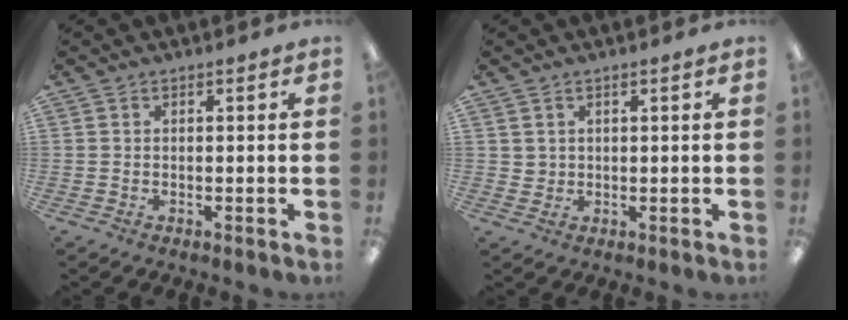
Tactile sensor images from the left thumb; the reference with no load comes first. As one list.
[{"total": 1.9, "force": [1.1, 1.5, 0.2], "torque": [-0.007, 0.002, 0.021]}]